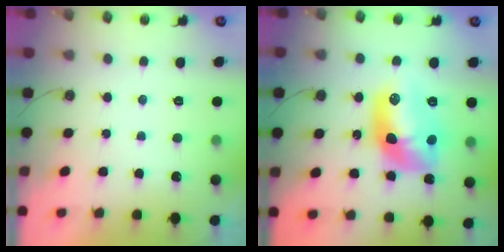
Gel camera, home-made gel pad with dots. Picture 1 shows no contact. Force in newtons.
{"total": 14.8, "press": 14.8, "slide": 1.1}